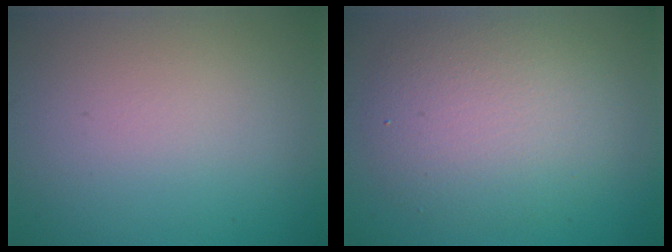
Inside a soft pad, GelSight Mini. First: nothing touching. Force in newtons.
{"total": 5.7, "press": 5.7, "slide": 0.1}